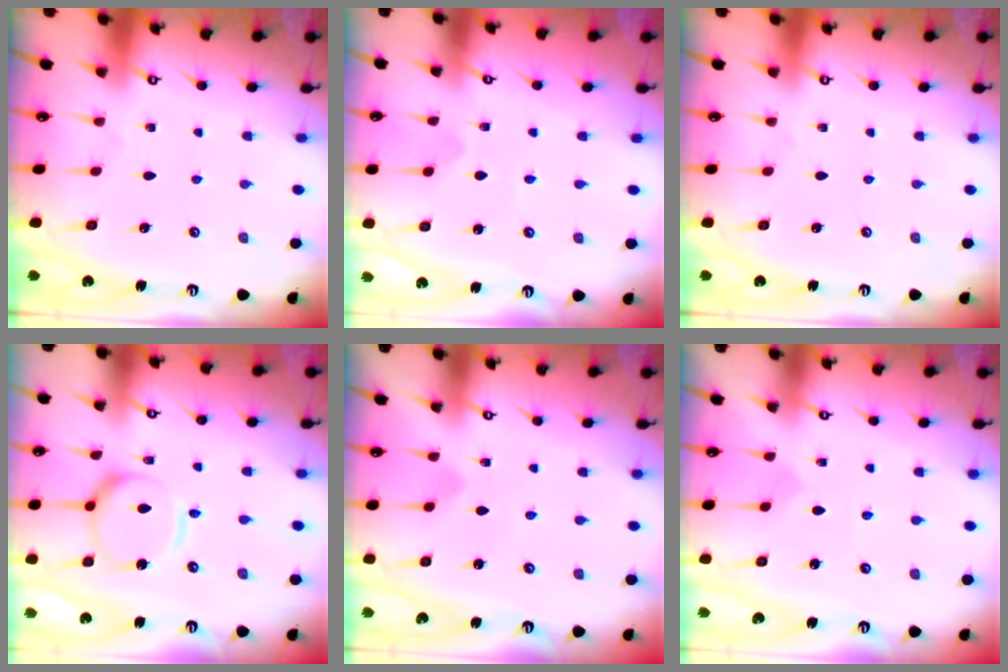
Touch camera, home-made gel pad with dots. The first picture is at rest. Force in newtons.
{"total": 1.4, "press": 1.4, "slide": 0.1}
{"total": 0.0}
{"total": 13.7, "press": 13.6, "slide": 1.2}
{"total": 1.7, "press": 1.6, "slide": 0.1}
{"total": 0.9, "press": 0.9, "slide": 0.0}